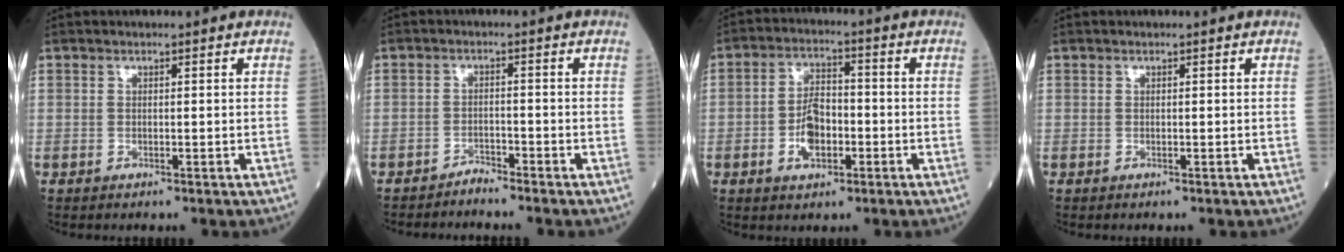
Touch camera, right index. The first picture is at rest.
{"total": 1.9, "force": [-1.9, -0.2, 0.0], "torque": [0.006, -0.005, -0.033]}
{"total": 6.6, "force": [-1.9, 3.5, 5.3], "torque": [-0.105, 0.009, -0.034]}
{"total": 0.0}